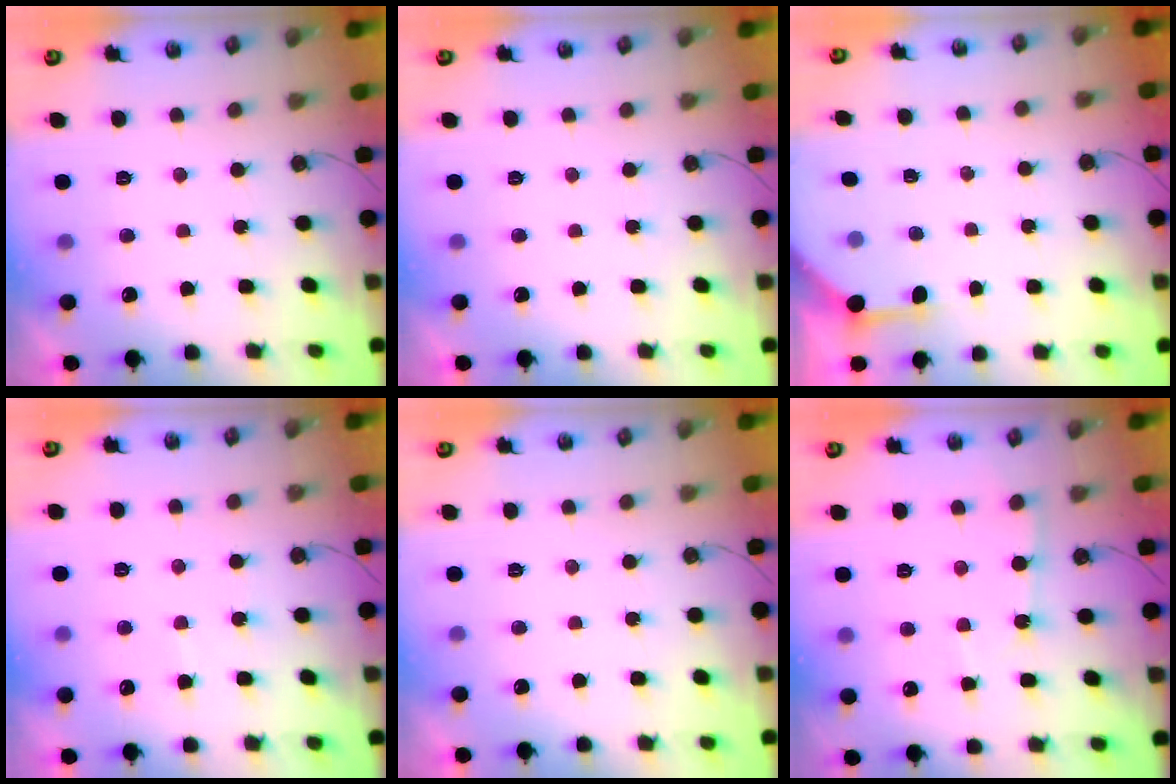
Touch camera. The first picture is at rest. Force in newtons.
{"total": 0.0}
{"total": 3.8, "press": 3.8, "slide": 0.5}
{"total": 5.6, "press": 5.6, "slide": 0.6}
{"total": 0.0}
{"total": 4.8, "press": 4.8, "slide": 0.4}